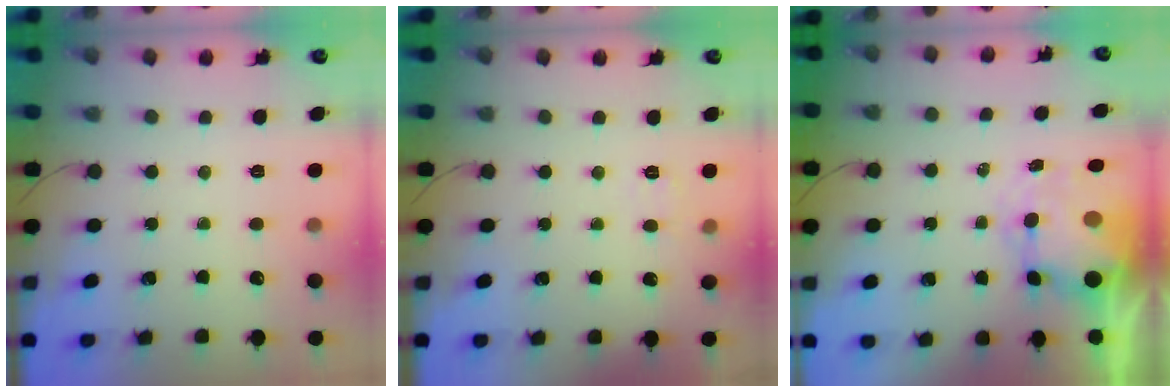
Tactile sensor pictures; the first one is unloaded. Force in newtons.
{"total": 2.9, "press": 2.5, "slide": 1.4}
{"total": 7.3, "press": 7.1, "slide": 1.8}